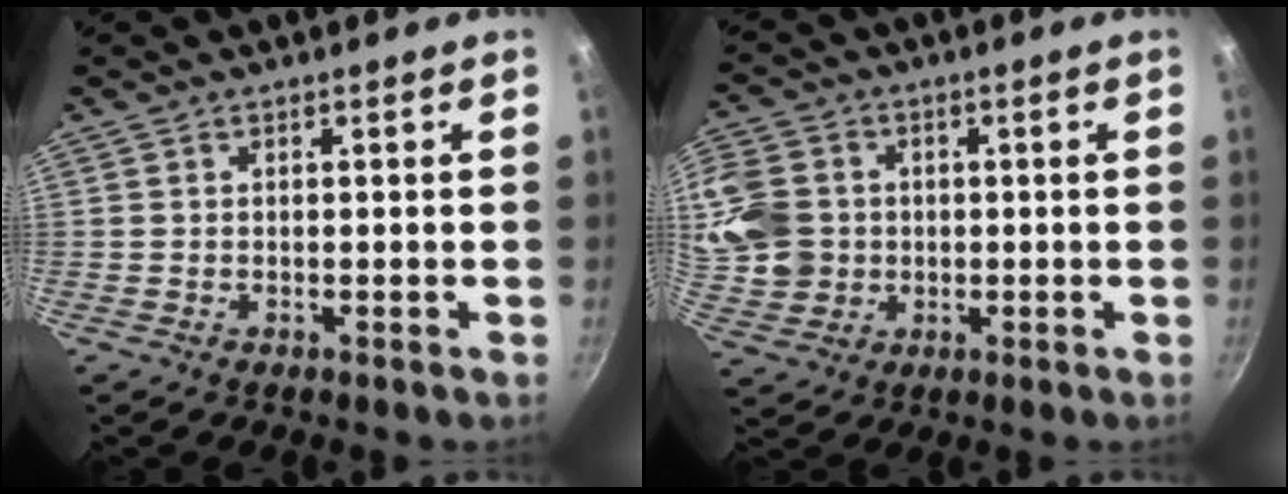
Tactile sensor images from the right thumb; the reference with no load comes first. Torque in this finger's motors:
{"motor_torque": [-0.32, 0.49, 0.53, 0.44, 0.04]}